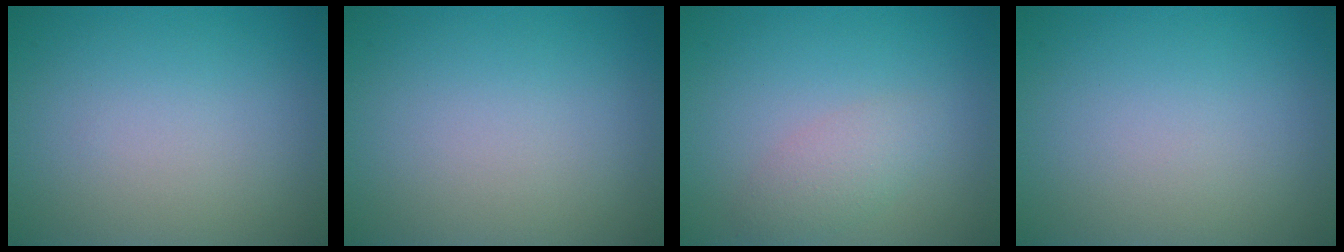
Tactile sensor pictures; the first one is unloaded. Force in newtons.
{"total": 0.0}
{"total": 2.1, "press": 2.1, "slide": 0.2}
{"total": 0.0}